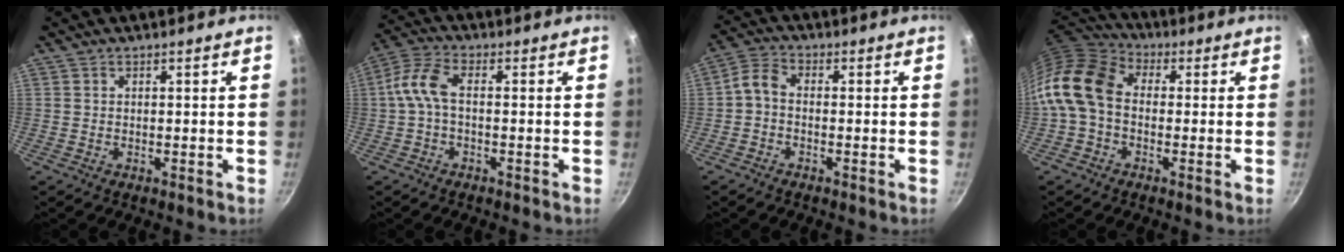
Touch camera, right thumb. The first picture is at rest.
{"total": 6.3, "force": [-0.6, 3.1, 5.4], "torque": [-0.131, 0.024, -0.025]}
{"total": 3.7, "force": [-1.1, 2.4, 2.6], "torque": [-0.062, 0.023, -0.034]}
{"total": 14.0, "force": [-0.7, 10.2, 9.6], "torque": [-0.182, 0.034, -0.036]}